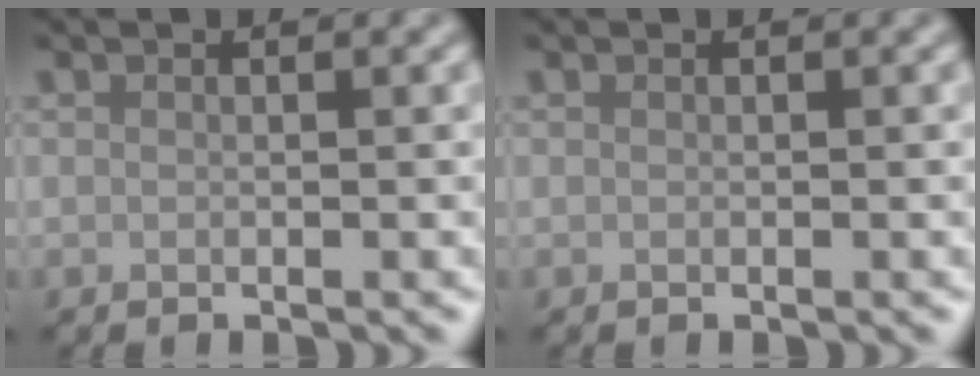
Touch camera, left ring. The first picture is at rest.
{"total": 0.0}